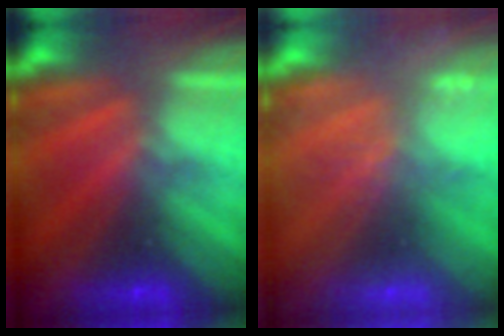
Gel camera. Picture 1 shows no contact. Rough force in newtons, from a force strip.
{"total": 2.0}